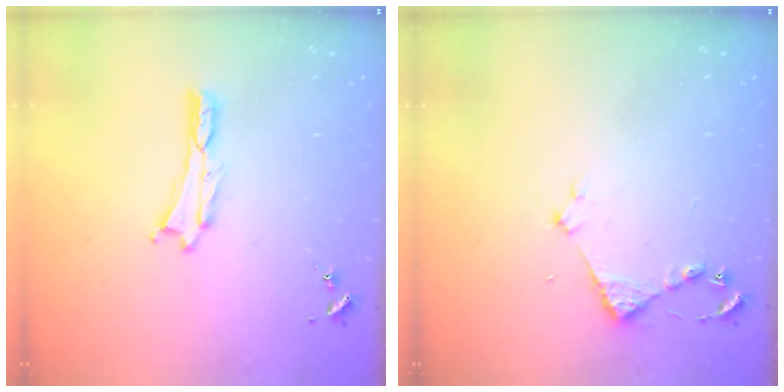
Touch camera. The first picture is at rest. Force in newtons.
{"total": 3.1, "press": 3.1, "slide": 0.3}